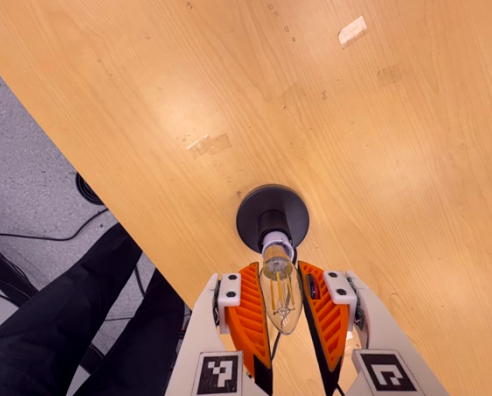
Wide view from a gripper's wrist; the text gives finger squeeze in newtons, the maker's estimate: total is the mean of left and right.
{"total": 10.2, "left": 10.1, "right": 10.4}